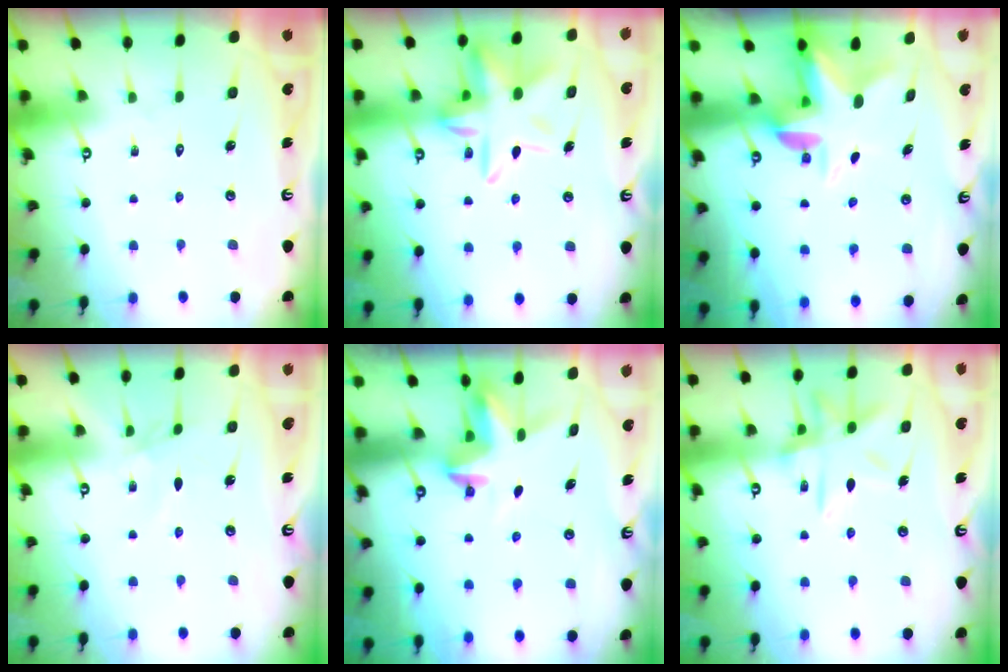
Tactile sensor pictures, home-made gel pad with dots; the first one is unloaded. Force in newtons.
{"total": 14.3, "press": 14.2, "slide": 1.3}
{"total": 5.2, "press": 5.0, "slide": 1.4}
{"total": 1.8, "press": 1.7, "slide": 0.4}
{"total": 3.4, "press": 3.4, "slide": 0.2}
{"total": 13.1, "press": 13.1, "slide": 0.9}